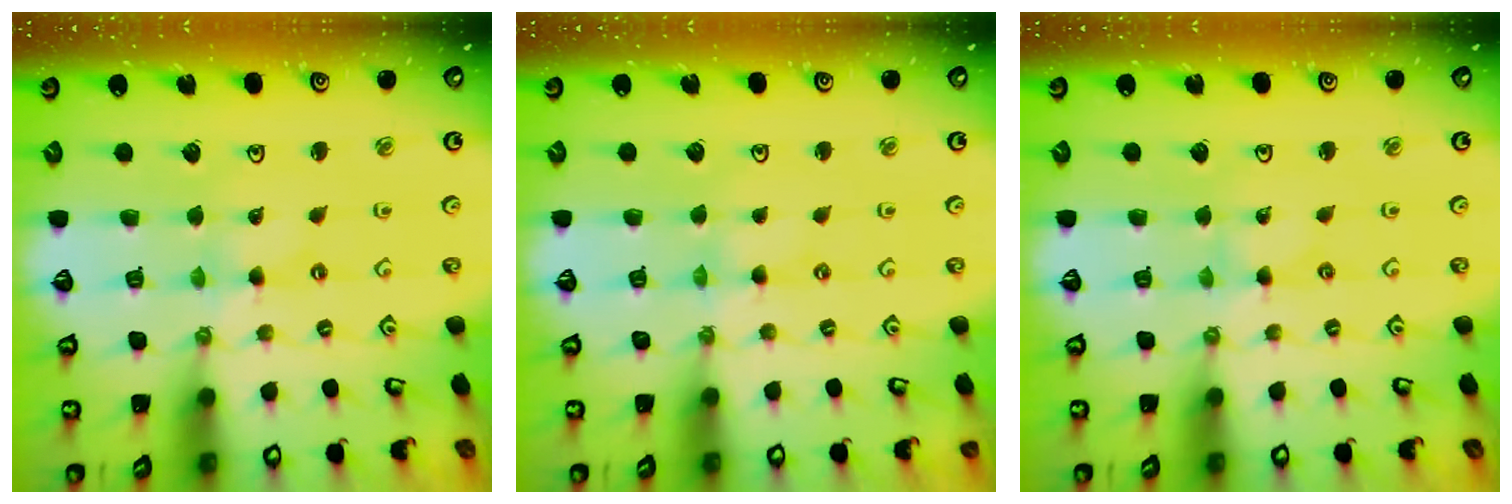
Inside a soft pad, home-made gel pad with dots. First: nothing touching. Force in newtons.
{"total": 0.0}
{"total": 0.0}